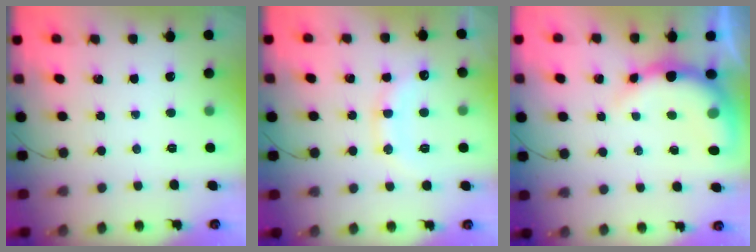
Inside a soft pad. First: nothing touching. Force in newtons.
{"total": 12.6, "press": 12.6, "slide": 0.9}
{"total": 9.4, "press": 9.3, "slide": 1.1}